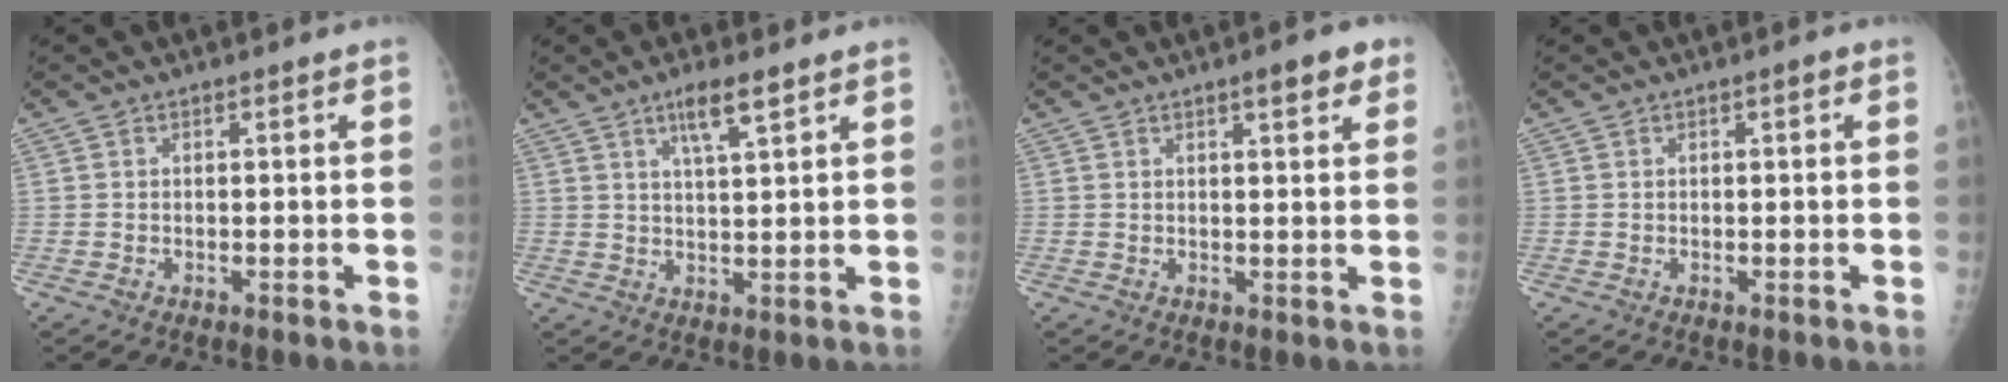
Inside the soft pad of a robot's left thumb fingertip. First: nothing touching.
{"total": 5.6, "force": [3.4, 0.9, 4.3], "torque": [-0.078, -0.017, 0.063]}
{"total": 4.5, "force": [2.5, 1.2, 3.5], "torque": [-0.033, -0.007, 0.031]}
{"total": 0.8, "force": [0.2, 0.3, 0.7], "torque": [-0.010, 0.002, 0.000]}